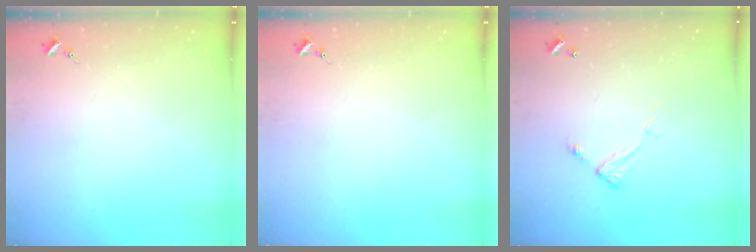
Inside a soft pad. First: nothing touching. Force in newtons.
{"total": 0.0}
{"total": 5.3, "press": 5.3, "slide": 0.4}